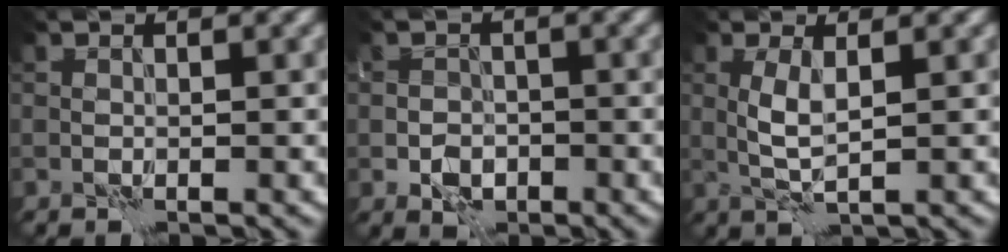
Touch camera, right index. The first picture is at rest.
{"total": 2.6, "force": [-1.1, 2.0, 1.3], "torque": [-0.019, -0.002, -0.022]}
{"total": 2.4, "force": [0.5, 0.5, 2.3], "torque": [-0.056, 0.003, 0.011]}